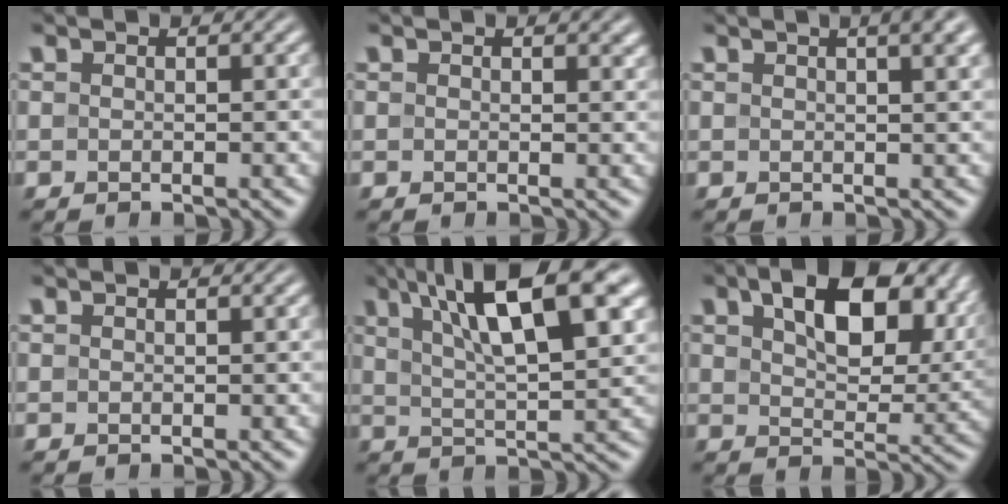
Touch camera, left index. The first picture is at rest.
{"total": 1.0, "force": [0.7, 0.3, 0.7], "torque": [-0.005, 0.000, 0.012]}
{"total": 5.7, "force": [3.0, 2.3, 4.2], "torque": [-0.025, 0.031, 0.006]}
{"total": 0.0}
{"total": 11.2, "force": [5.6, 2.9, 9.2], "torque": [-0.141, 0.013, 0.089]}
{"total": 10.4, "force": [4.0, 5.5, 7.8], "torque": [-0.132, 0.004, 0.073]}